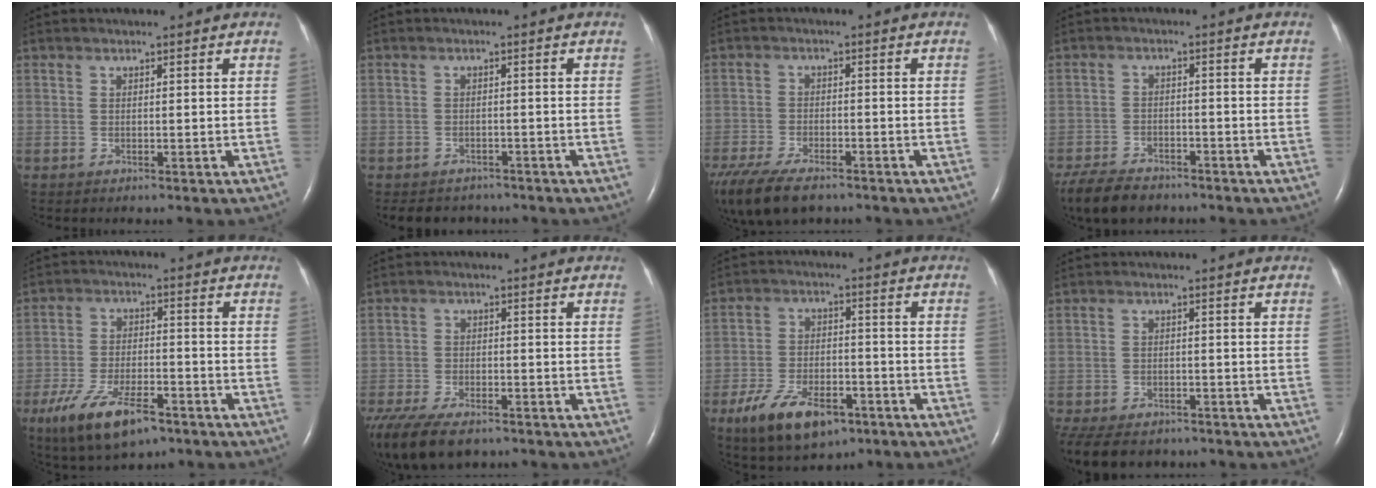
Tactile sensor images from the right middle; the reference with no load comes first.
{"total": 5.7, "force": [-5.0, 2.7, 0.8], "torque": [-0.010, -0.001, -0.062]}
{"total": 13.4, "force": [-9.7, 5.2, 7.6], "torque": [-0.173, -0.024, -0.159]}
{"total": 8.3, "force": [-6.7, 3.3, 3.4], "torque": [-0.063, -0.013, -0.114]}
{"total": 11.3, "force": [-6.9, 4.0, 8.0], "torque": [-0.155, -0.011, -0.116]}
{"total": 14.1, "force": [-10.2, 5.8, 7.8], "torque": [-0.185, -0.025, -0.162]}
{"total": 11.4, "force": [-6.7, 5.4, 7.5], "torque": [-0.140, -0.005, -0.110]}
{"total": 13.9, "force": [-10.5, 7.1, 5.7], "torque": [-0.155, -0.022, -0.140]}